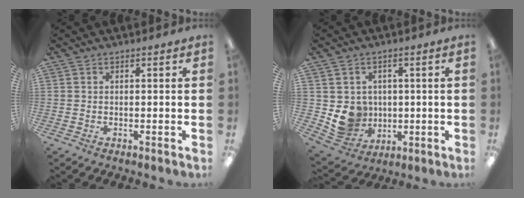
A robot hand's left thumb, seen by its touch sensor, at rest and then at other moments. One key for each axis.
{"total": 8.7, "fx": 0.3, "fy": 8.4, "fz": 2.2, "tx": -0.051, "ty": 0.003, "tz": 0.019}